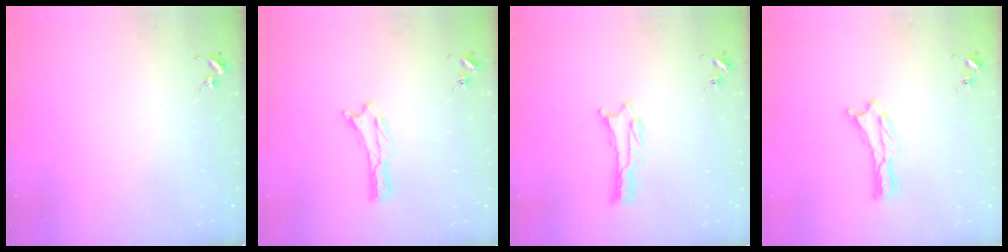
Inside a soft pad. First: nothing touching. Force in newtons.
{"total": 0.0}
{"total": 1.0, "press": 1.0, "slide": 0.1}
{"total": 0.0}